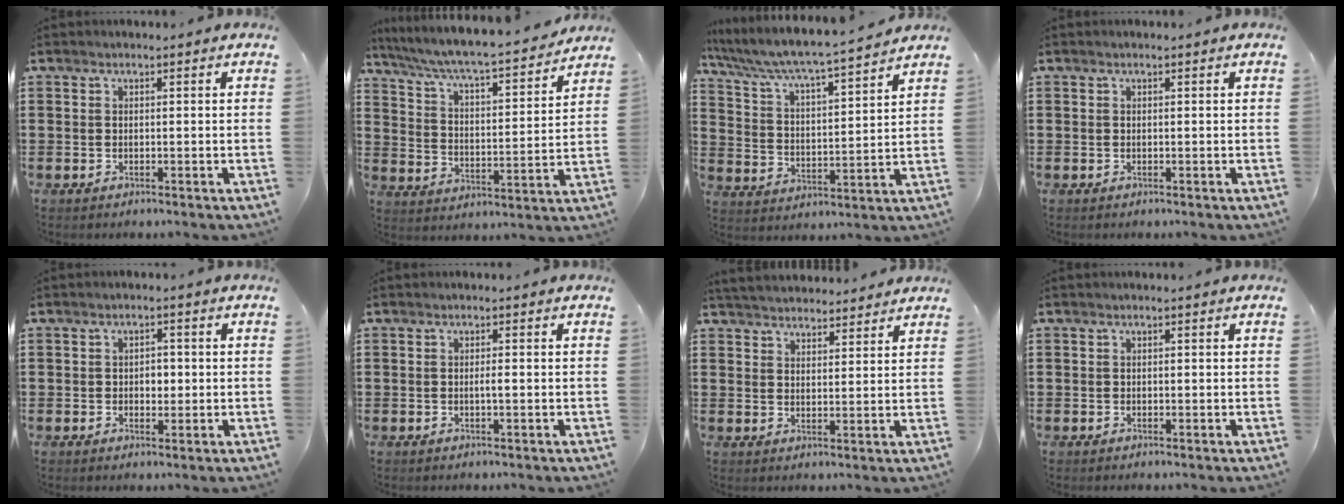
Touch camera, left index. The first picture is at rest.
{"total": 5.6, "force": [5.1, 0.0, 2.3], "torque": [-0.069, -0.042, 0.078]}
{"total": 5.3, "force": [4.9, -0.3, 2.1], "torque": [-0.065, -0.039, 0.073]}
{"total": 0.0}
{"total": 2.2, "force": [-0.1, 1.5, 1.6], "torque": [-0.026, 0.003, -0.008]}
{"total": 1.1, "force": [-0.2, 0.1, 1.0], "torque": [-0.020, -0.002, -0.004]}
{"total": 3.7, "force": [3.6, 0.4, 0.1], "torque": [-0.014, -0.012, 0.068]}
{"total": 0.0}